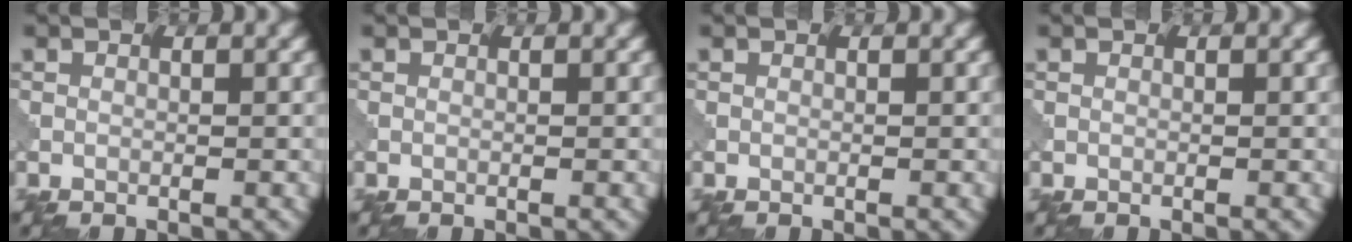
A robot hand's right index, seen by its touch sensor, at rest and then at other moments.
{"total": 0.0}
{"total": 0.0}
{"total": 0.0}